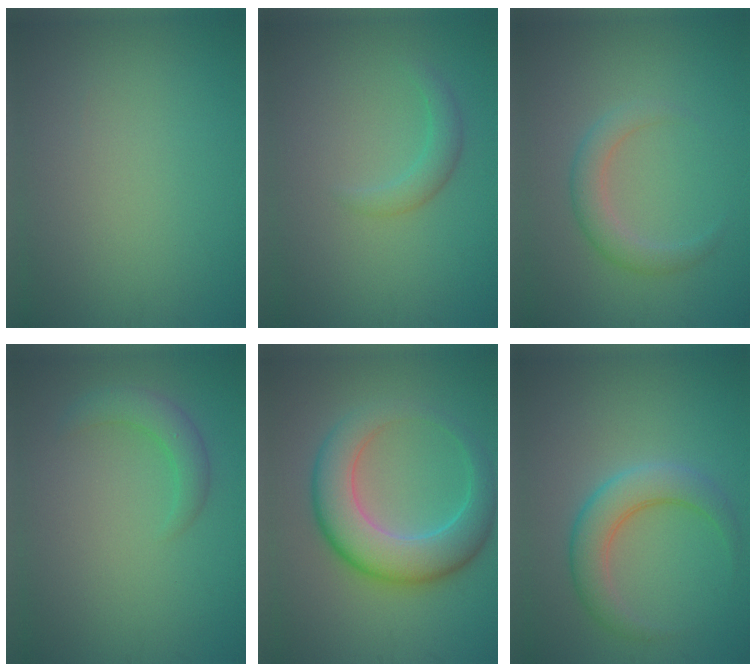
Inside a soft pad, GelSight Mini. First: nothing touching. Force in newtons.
{"total": 1.8, "press": 1.8, "slide": 0.0}
{"total": 2.5, "press": 2.5, "slide": 0.2}
{"total": 2.4, "press": 2.4, "slide": 0.1}
{"total": 7.5, "press": 7.5, "slide": 0.3}
{"total": 4.2, "press": 4.2, "slide": 0.1}